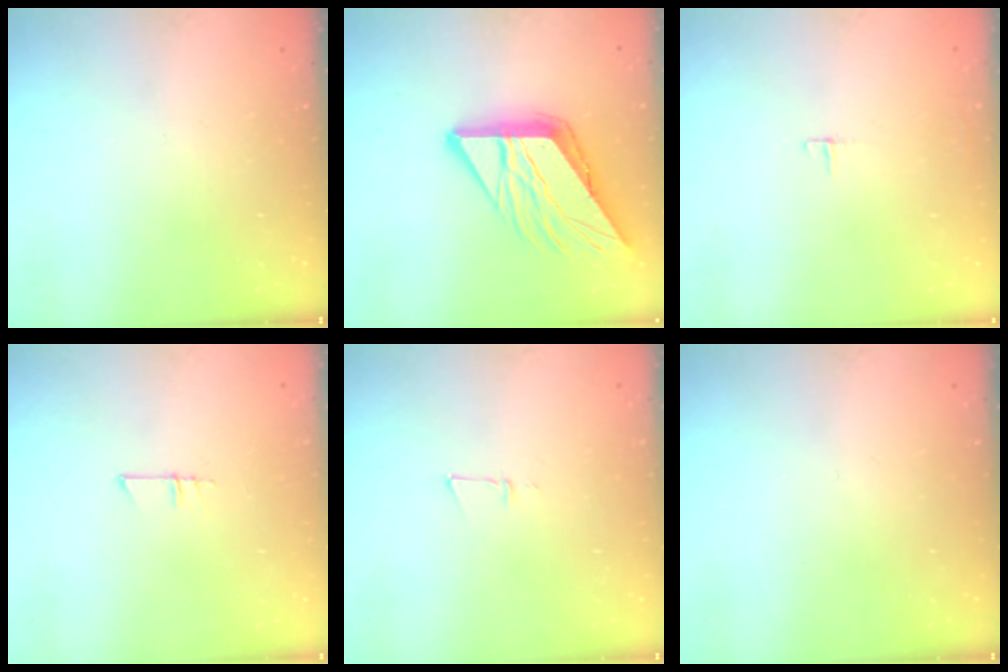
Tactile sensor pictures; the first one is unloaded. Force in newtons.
{"total": 15.9, "press": 15.9, "slide": 1.6}
{"total": 3.1, "press": 3.1, "slide": 0.2}
{"total": 4.6, "press": 4.6, "slide": 0.4}
{"total": 3.8, "press": 3.7, "slide": 1.0}
{"total": 0.0}